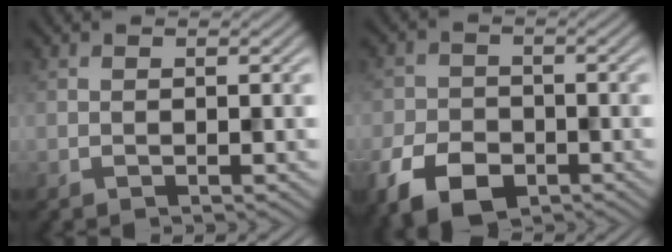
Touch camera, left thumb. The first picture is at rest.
{"total": 7.7, "force": [-4.2, 4.8, 4.4], "torque": [-0.100, -0.013, -0.079]}